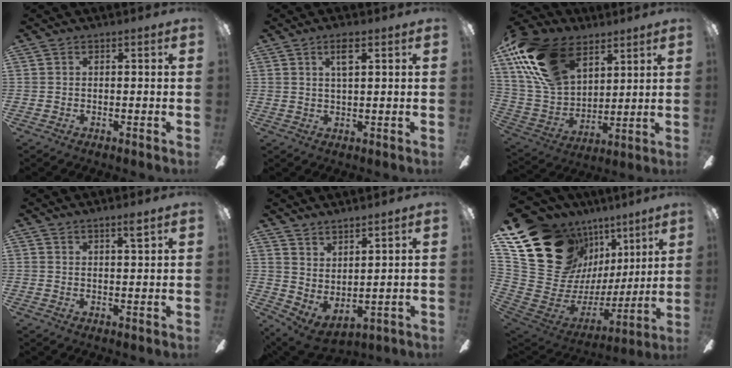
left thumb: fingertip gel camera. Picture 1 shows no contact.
{"total": 4.0, "force": [2.1, 0.9, 3.3], "torque": [-0.065, 0.002, 0.032]}
{"total": 21.8, "force": [12.0, 13.0, 12.6], "torque": [-0.283, -0.038, 0.221]}
{"total": 2.5, "force": [1.9, -0.2, 1.7], "torque": [-0.029, -0.006, 0.030]}
{"total": 3.4, "force": [3.3, -0.3, 0.4], "torque": [-0.027, -0.042, 0.063]}
{"total": 23.7, "force": [12.6, 16.4, 11.5], "torque": [-0.210, -0.073, 0.264]}